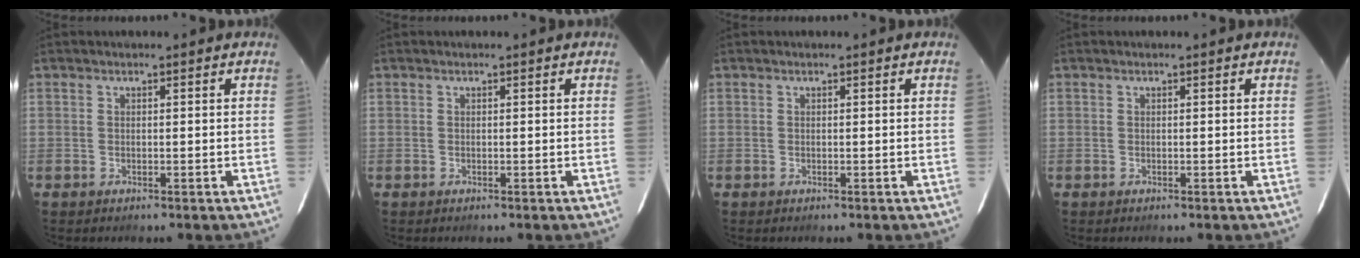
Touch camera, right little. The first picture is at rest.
{"total": 0.0}
{"total": 0.0}
{"total": 0.0}